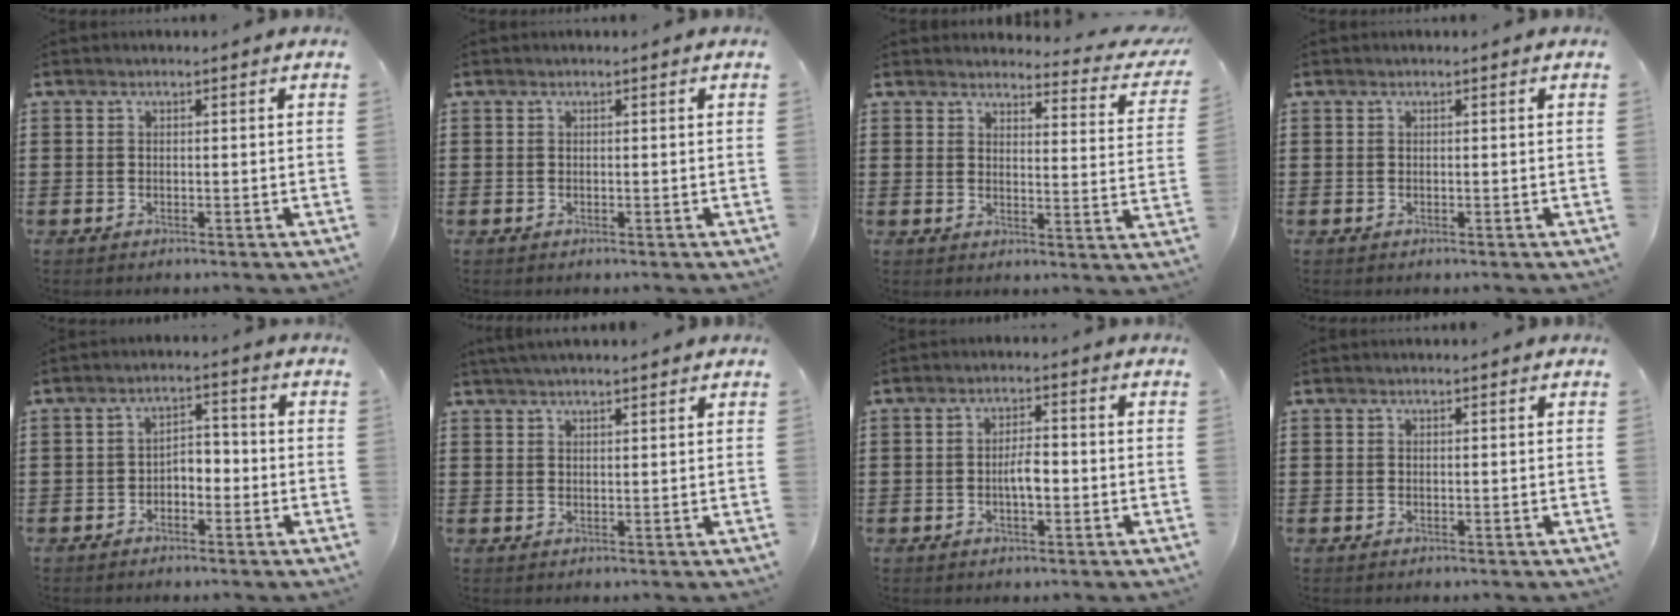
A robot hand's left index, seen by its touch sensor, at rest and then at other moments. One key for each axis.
{"total": 0.0}
{"total": 3.6, "fx": 3.3, "fy": 0.6, "fz": 1.4, "tx": -0.028, "ty": -0.026, "tz": 0.051}
{"total": 0.0}
{"total": 2.8, "fx": -2.2, "fy": 1.3, "fz": 1.1, "tx": -0.025, "ty": 0.008, "tz": -0.049}
{"total": 2.0, "fx": 1.9, "fy": -0.1, "fz": 0.8, "tx": -0.019, "ty": 0.002, "tz": 0.036}
{"total": 3.6, "fx": -0.6, "fy": 1.2, "fz": 3.3, "tx": -0.054, "ty": 0.003, "tz": -0.015}
{"total": 0.0}